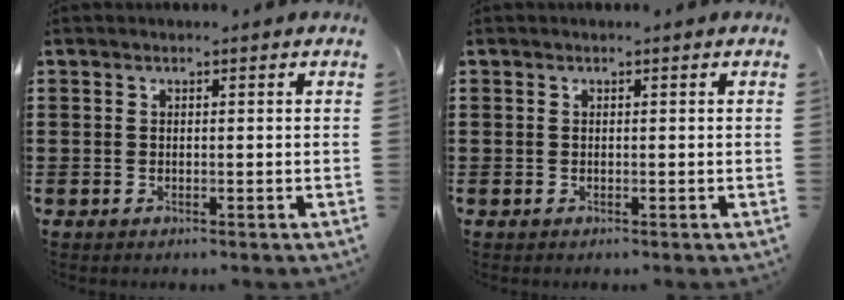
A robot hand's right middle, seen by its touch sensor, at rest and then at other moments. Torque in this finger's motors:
{"motor_torque": [-0.50, -0.01, -0.29, -0.03]}